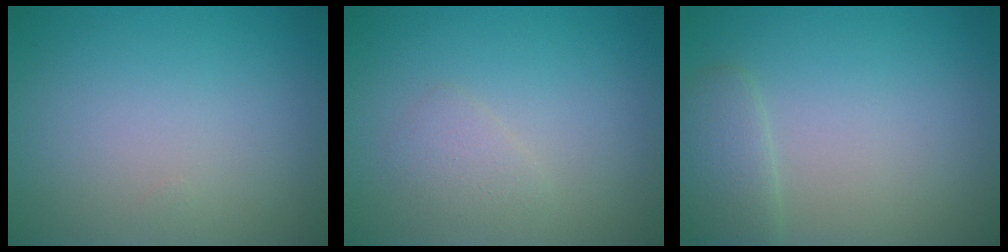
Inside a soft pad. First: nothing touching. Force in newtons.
{"total": 1.3, "press": 1.3, "slide": 0.0}
{"total": 2.1, "press": 2.0, "slide": 0.1}